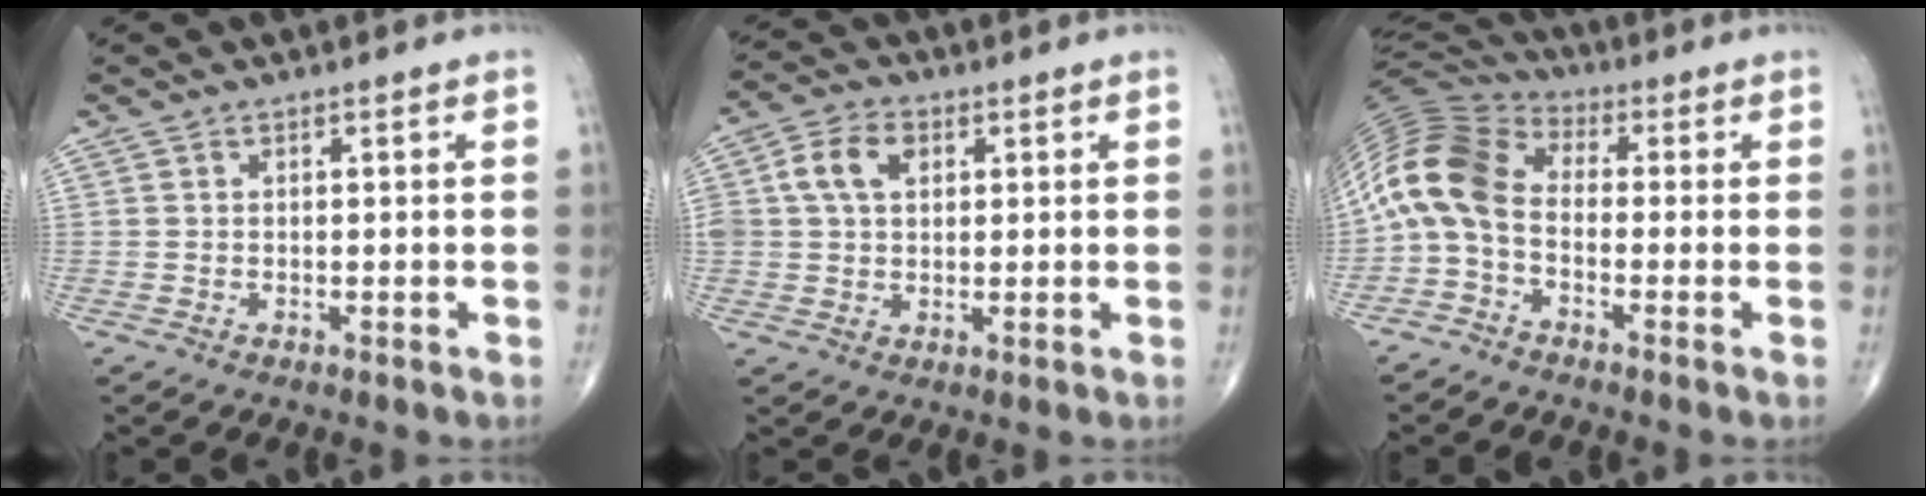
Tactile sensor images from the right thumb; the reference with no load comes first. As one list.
[{"total": 8.0, "force": [2.2, 5.7, 5.2], "torque": [-0.091, 0.011, 0.037]}, {"total": 11.8, "force": [-1.7, 7.3, 9.1], "torque": [-0.188, 0.045, -0.053]}]